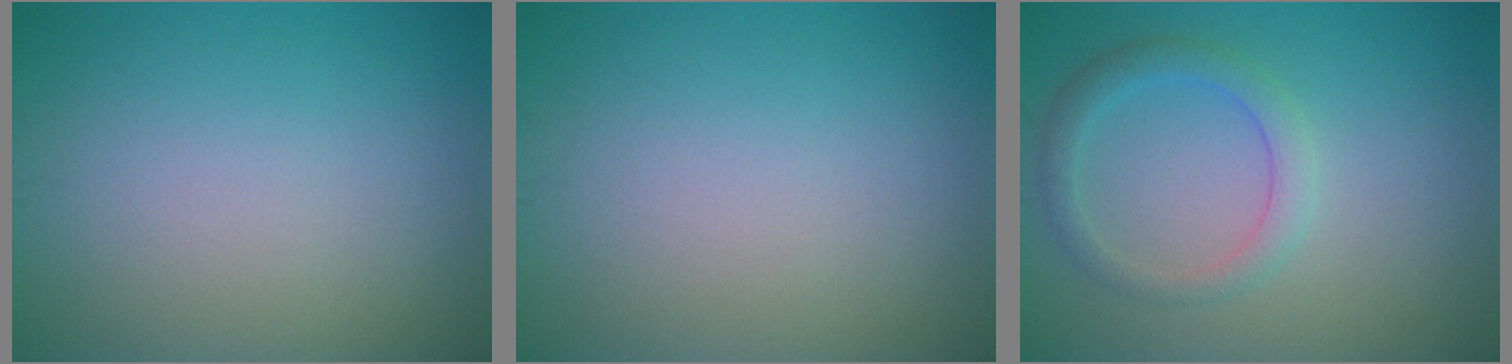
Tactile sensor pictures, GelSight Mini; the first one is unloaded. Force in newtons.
{"total": 0.0}
{"total": 2.7, "press": 2.6, "slide": 0.2}